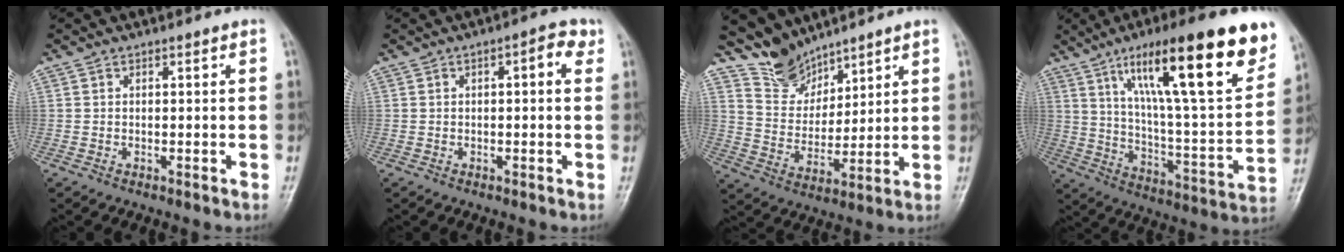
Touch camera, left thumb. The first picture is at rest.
{"total": 2.8, "force": [0.9, 1.0, 2.5], "torque": [-0.033, 0.006, 0.007]}
{"total": 8.5, "force": [7.8, 3.4, 0.4], "torque": [0.014, -0.059, 0.165]}
{"total": 27.6, "force": [14.7, 6.0, 22.5], "torque": [-0.328, -0.034, 0.240]}